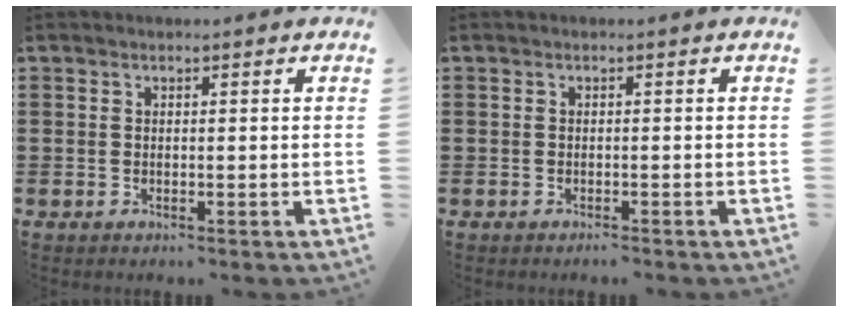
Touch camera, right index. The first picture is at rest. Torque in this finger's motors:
{"motor_torque": [-1.12, 1.01, -1.05, -0.21]}